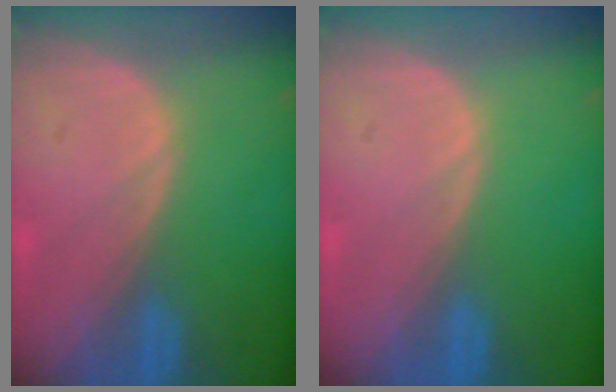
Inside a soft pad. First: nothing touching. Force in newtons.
{"total": 0.0}